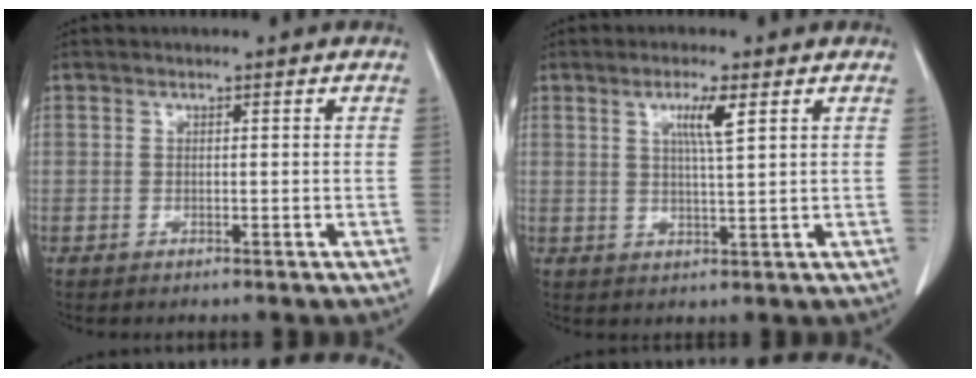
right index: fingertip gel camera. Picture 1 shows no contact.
{"total": 4.4, "force": [1.9, -0.3, 4.0], "torque": [-0.071, -0.003, 0.034]}